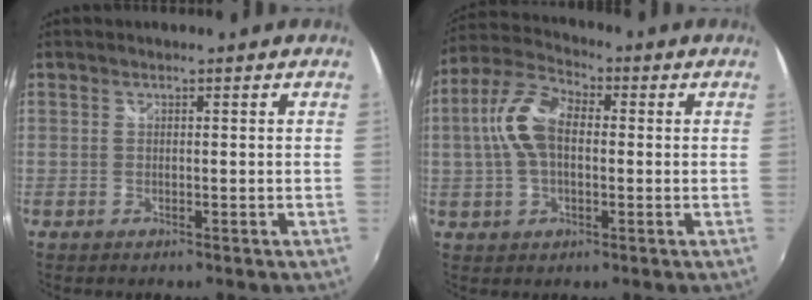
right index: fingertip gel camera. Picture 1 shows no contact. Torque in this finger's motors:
{"motor_torque": [0.57, -0.24, 0.47, 0.18]}